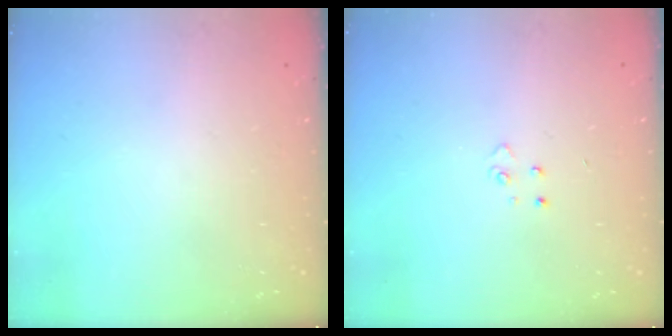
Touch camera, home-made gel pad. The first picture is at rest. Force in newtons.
{"total": 4.0, "press": 4.0, "slide": 0.5}